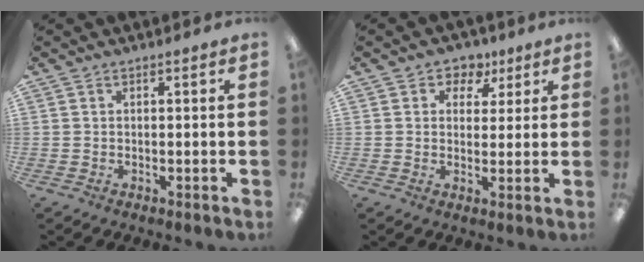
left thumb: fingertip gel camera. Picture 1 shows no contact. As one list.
[{"total": 6.1, "force": [3.6, 4.7, 1.5], "torque": [-0.021, -0.019, 0.059]}]